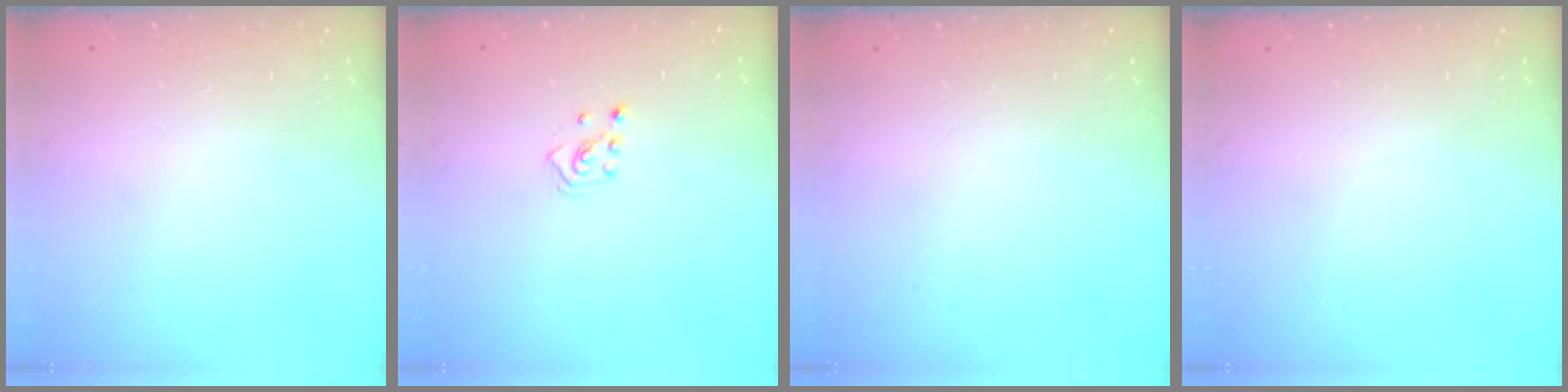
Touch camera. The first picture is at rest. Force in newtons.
{"total": 2.1, "press": 1.9, "slide": 0.8}
{"total": 0.0}
{"total": 0.0}